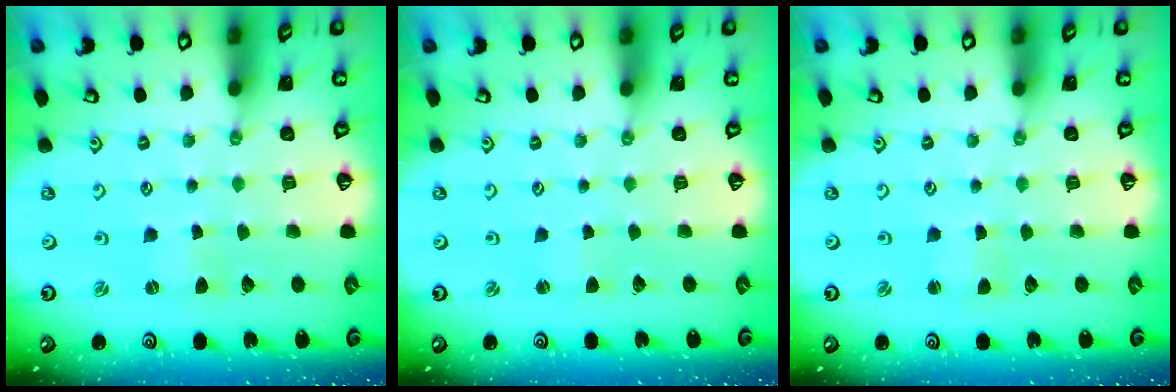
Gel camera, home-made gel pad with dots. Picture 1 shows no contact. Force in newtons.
{"total": 1.5, "press": 1.5, "slide": 0.3}
{"total": 1.1, "press": 1.1, "slide": 0.1}